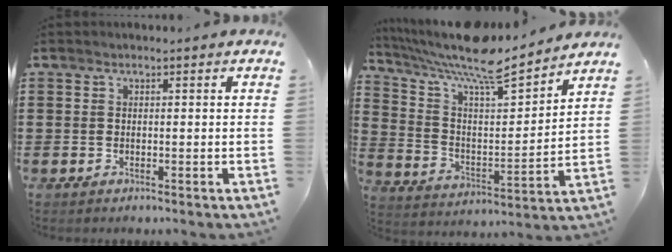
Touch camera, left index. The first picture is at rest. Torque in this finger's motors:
{"motor_torque": [0.76, -0.04, 1.05, 0.21]}